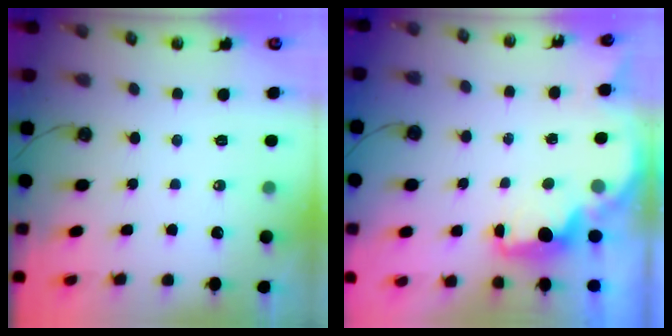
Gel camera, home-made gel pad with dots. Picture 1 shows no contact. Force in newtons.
{"total": 2.2, "press": 2.1, "slide": 0.8}